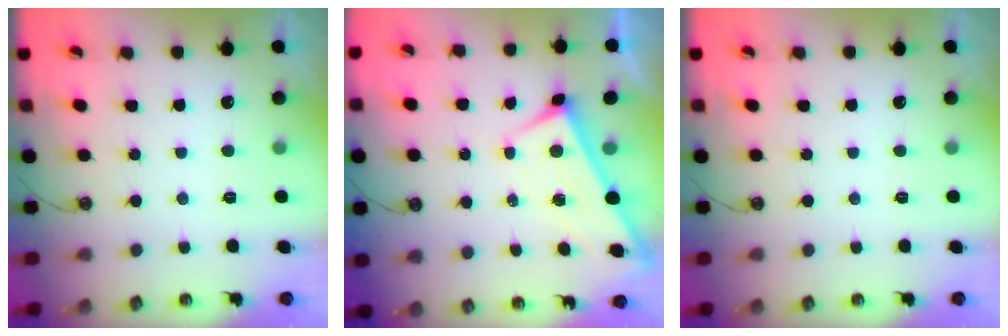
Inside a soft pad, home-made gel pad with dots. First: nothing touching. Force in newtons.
{"total": 1.2, "press": 1.1, "slide": 0.4}
{"total": 0.0}